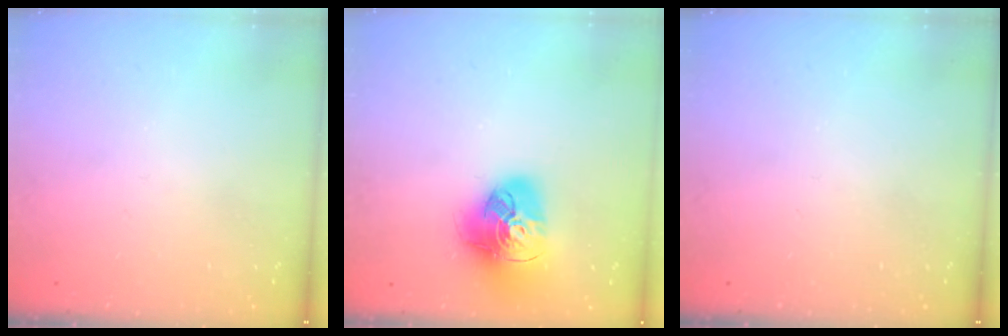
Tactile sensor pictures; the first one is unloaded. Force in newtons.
{"total": 18.0, "press": 17.9, "slide": 2.0}
{"total": 0.0}